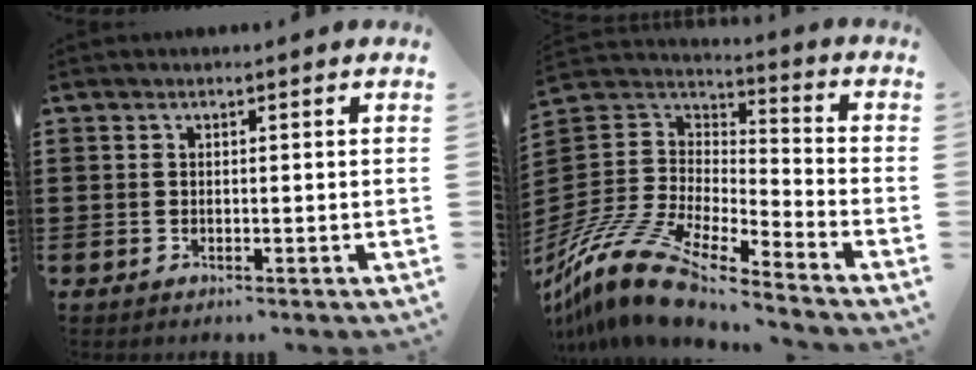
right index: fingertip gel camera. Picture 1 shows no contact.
{"total": 13.5, "force": [-11.4, 3.2, 6.5], "torque": [-0.158, 0.014, -0.227]}